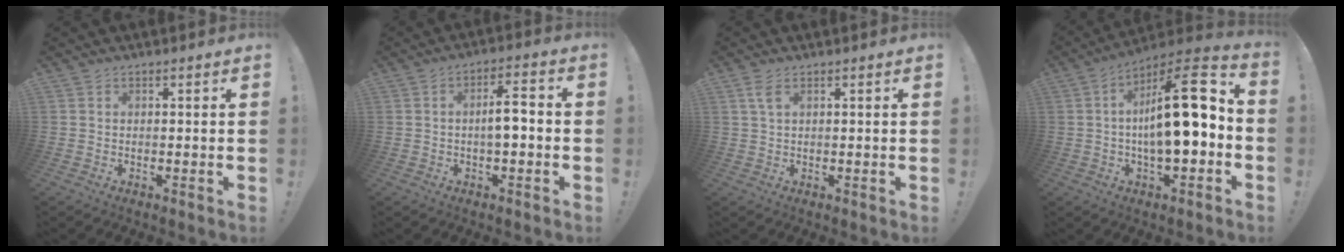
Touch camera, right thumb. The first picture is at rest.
{"total": 6.4, "force": [-1.0, 1.9, 6.0], "torque": [-0.088, 0.007, -0.021]}
{"total": 3.2, "force": [1.3, 1.2, 2.7], "torque": [-0.054, 0.001, 0.023]}
{"total": 19.3, "force": [0.0, 6.0, 18.4], "torque": [-0.277, 0.001, -0.005]}